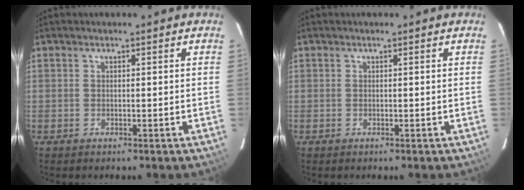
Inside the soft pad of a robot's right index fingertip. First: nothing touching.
{"total": 0.0}